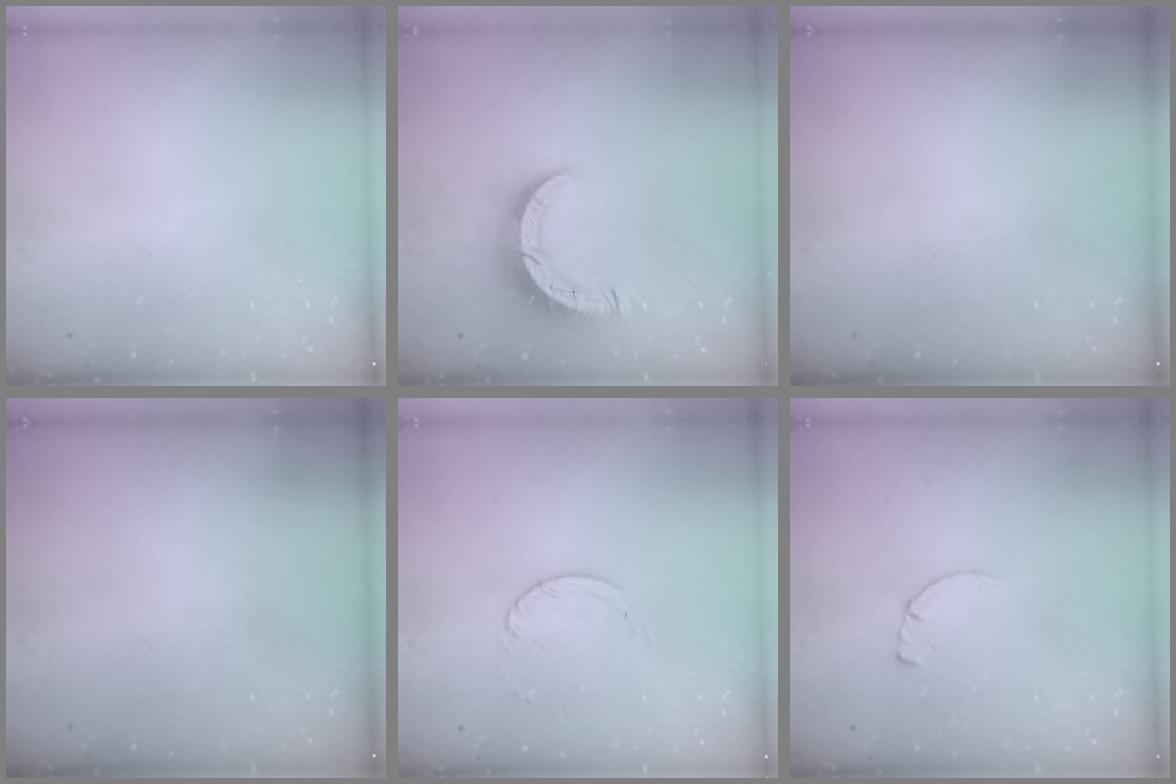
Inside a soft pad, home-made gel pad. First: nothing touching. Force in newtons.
{"total": 8.4, "press": 8.3, "slide": 0.6}
{"total": 0.0}
{"total": 0.0}
{"total": 2.5, "press": 2.4, "slide": 0.2}
{"total": 0.7, "press": 0.7, "slide": 0.2}